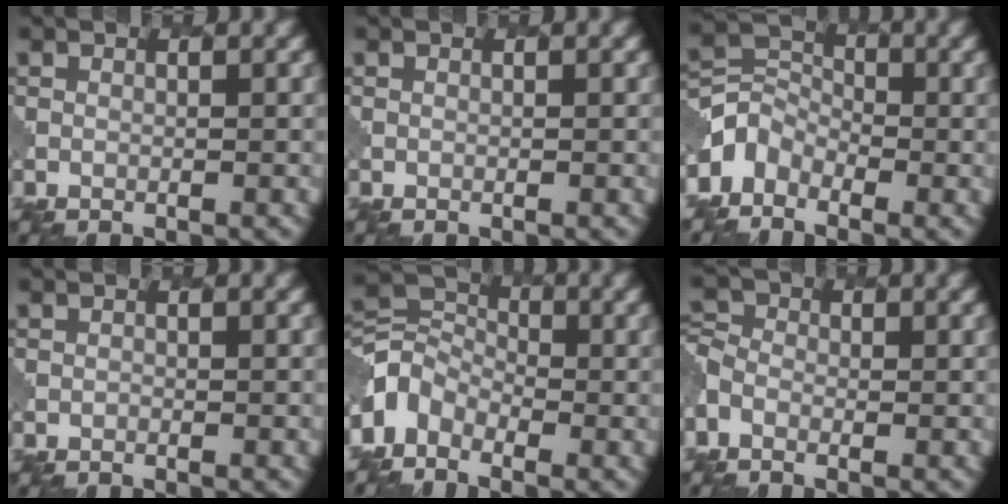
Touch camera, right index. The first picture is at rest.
{"total": 0.0}
{"total": 3.1, "force": [-2.1, 2.2, 0.7], "torque": [-0.014, 0.002, -0.056]}
{"total": 0.0}
{"total": 4.4, "force": [-2.5, 3.1, 2.0], "torque": [-0.040, 0.003, -0.068]}
{"total": 2.4, "force": [-1.1, 1.8, 1.2], "torque": [-0.027, 0.000, -0.029]}